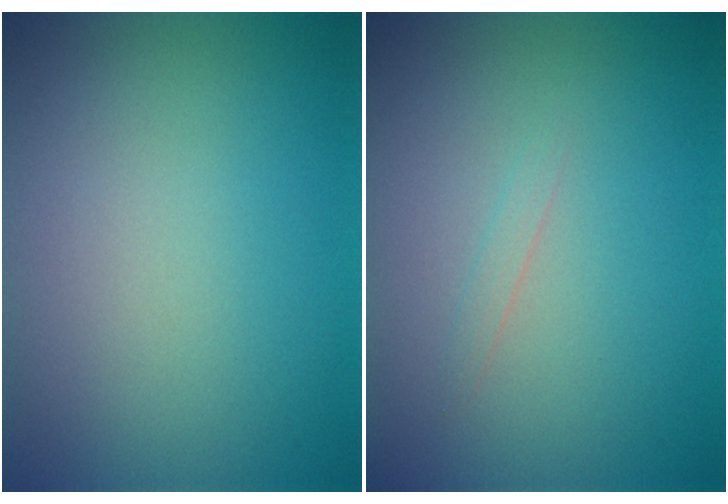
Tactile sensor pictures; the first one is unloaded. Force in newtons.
{"total": 0.6, "press": 0.6, "slide": 0.0}